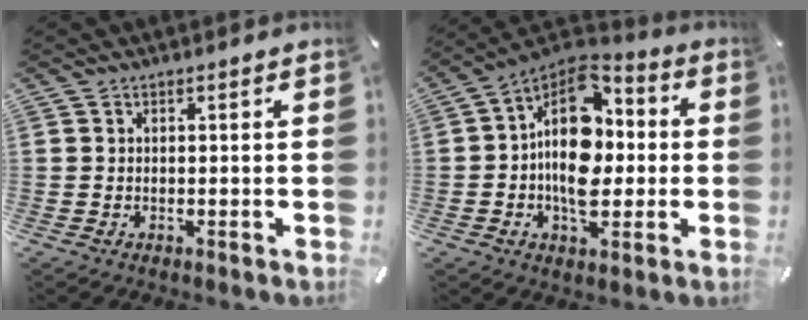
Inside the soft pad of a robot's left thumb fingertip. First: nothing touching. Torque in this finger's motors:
{"motor_torque": [1.86, 3.15, 0.98, -0.60, 0.19]}